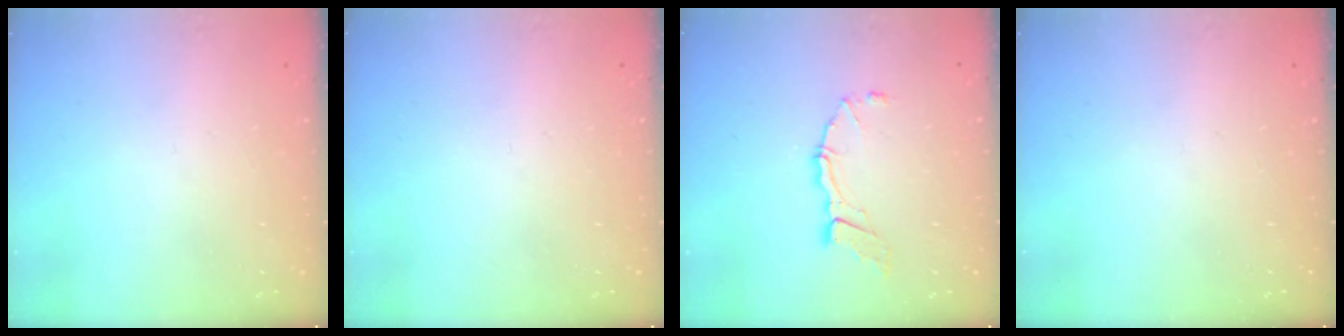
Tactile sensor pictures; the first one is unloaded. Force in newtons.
{"total": 0.0}
{"total": 8.3, "press": 8.2, "slide": 0.6}
{"total": 0.0}